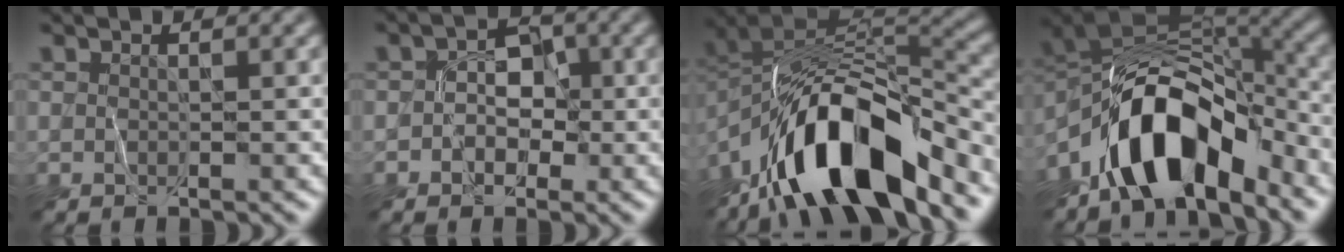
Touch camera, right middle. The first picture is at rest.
{"total": 3.0, "force": [-0.8, 2.3, 1.7], "torque": [-0.018, 0.006, -0.017]}
{"total": 12.5, "force": [-7.0, 5.0, 9.1], "torque": [-0.147, 0.007, -0.130]}
{"total": 10.8, "force": [-5.8, 5.4, 7.4], "torque": [-0.114, 0.013, -0.104]}